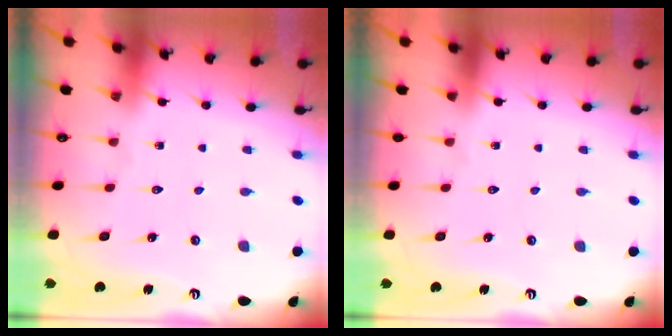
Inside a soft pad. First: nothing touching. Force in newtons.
{"total": 0.0}